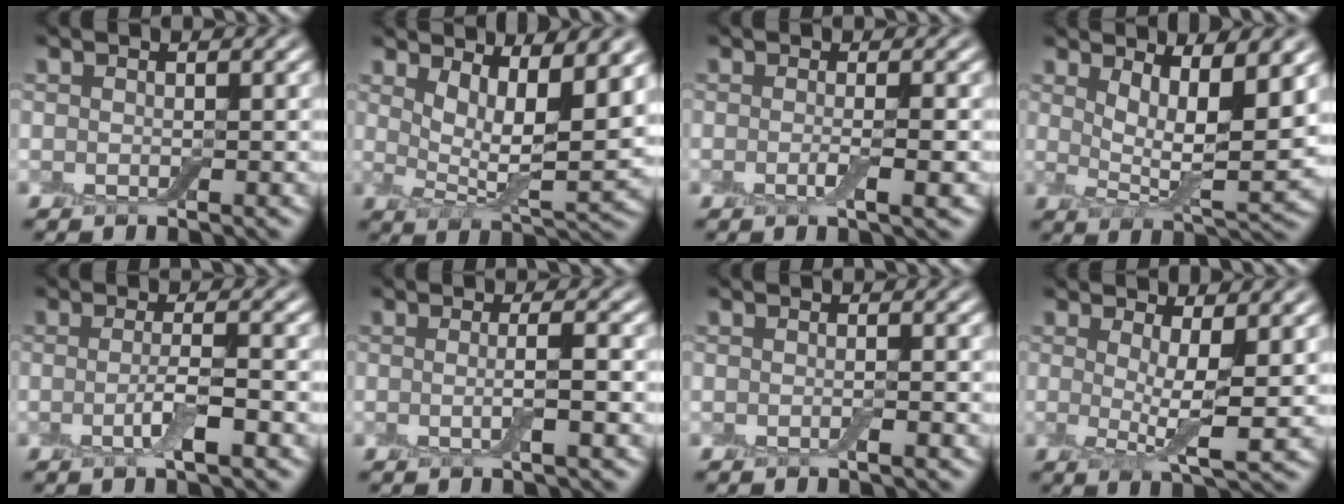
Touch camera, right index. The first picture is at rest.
{"total": 7.6, "force": [3.6, 2.4, 6.3], "torque": [-0.111, -0.011, 0.068]}
{"total": 2.1, "force": [-0.4, 0.3, 2.1], "torque": [-0.039, -0.007, -0.012]}
{"total": 6.9, "force": [2.8, 2.1, 6.0], "torque": [-0.103, -0.014, 0.053]}
{"total": 3.0, "force": [-0.7, 0.6, 2.9], "torque": [-0.056, -0.006, -0.015]}
{"total": 2.5, "force": [-0.2, 0.5, 2.5], "torque": [-0.042, -0.007, -0.010]}
{"total": 0.8, "force": [-0.3, 0.0, 0.7], "torque": [-0.011, -0.001, -0.006]}
{"total": 4.1, "force": [0.8, 0.9, 3.9], "torque": [-0.063, -0.013, 0.012]}